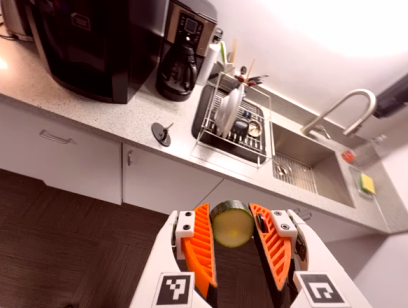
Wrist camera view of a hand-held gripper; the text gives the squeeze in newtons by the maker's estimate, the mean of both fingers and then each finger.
{"total": 9.6, "left": 9.7, "right": 9.6}